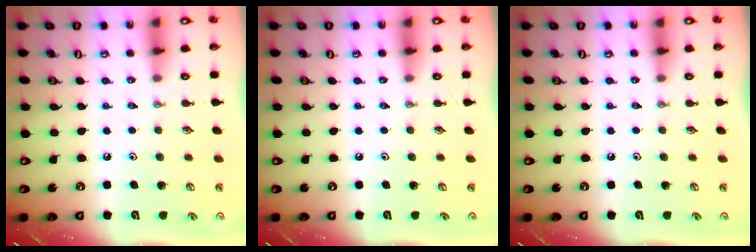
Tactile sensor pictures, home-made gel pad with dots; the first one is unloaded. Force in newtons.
{"total": 0.0}
{"total": 0.0}